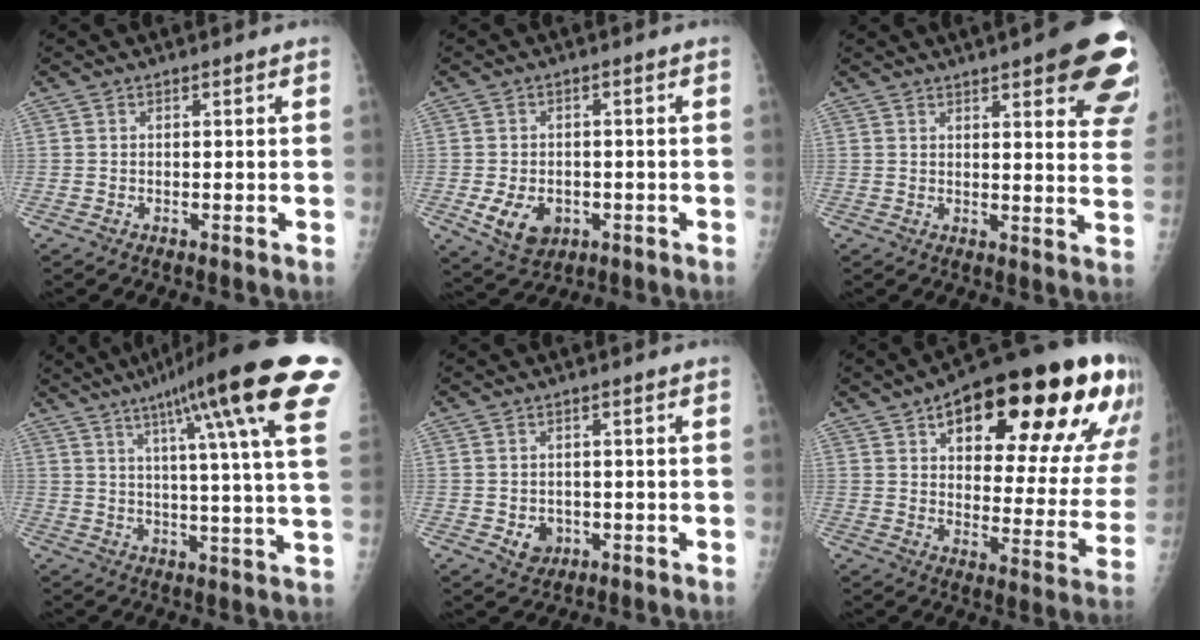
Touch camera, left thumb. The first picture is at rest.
{"total": 7.5, "force": [-2.2, 5.4, 4.6], "torque": [-0.068, 0.004, -0.024]}
{"total": 17.3, "force": [9.8, 4.5, 13.5], "torque": [-0.139, -0.035, 0.106]}
{"total": 23.9, "force": [12.3, 2.4, 20.4], "torque": [-0.288, -0.015, 0.157]}
{"total": 3.8, "force": [-1.0, 3.2, 1.7], "torque": [-0.009, 0.002, -0.005]}
{"total": 30.2, "force": [15.2, 11.6, 23.4], "torque": [-0.278, -0.011, 0.215]}